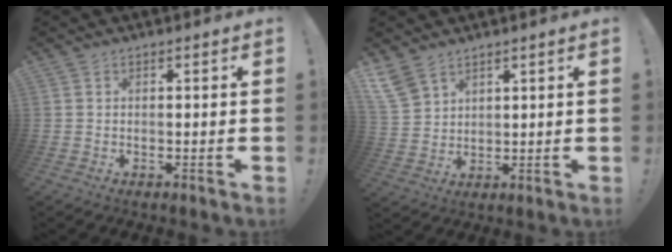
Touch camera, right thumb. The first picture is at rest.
{"total": 7.7, "force": [5.7, 4.2, 2.9], "torque": [-0.075, -0.025, 0.116]}